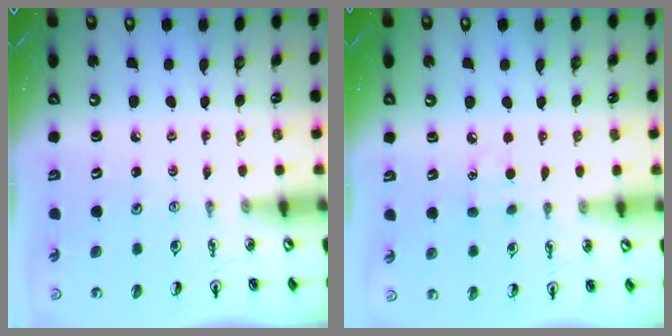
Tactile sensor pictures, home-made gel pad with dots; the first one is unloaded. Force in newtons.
{"total": 4.9, "press": 4.9, "slide": 0.6}